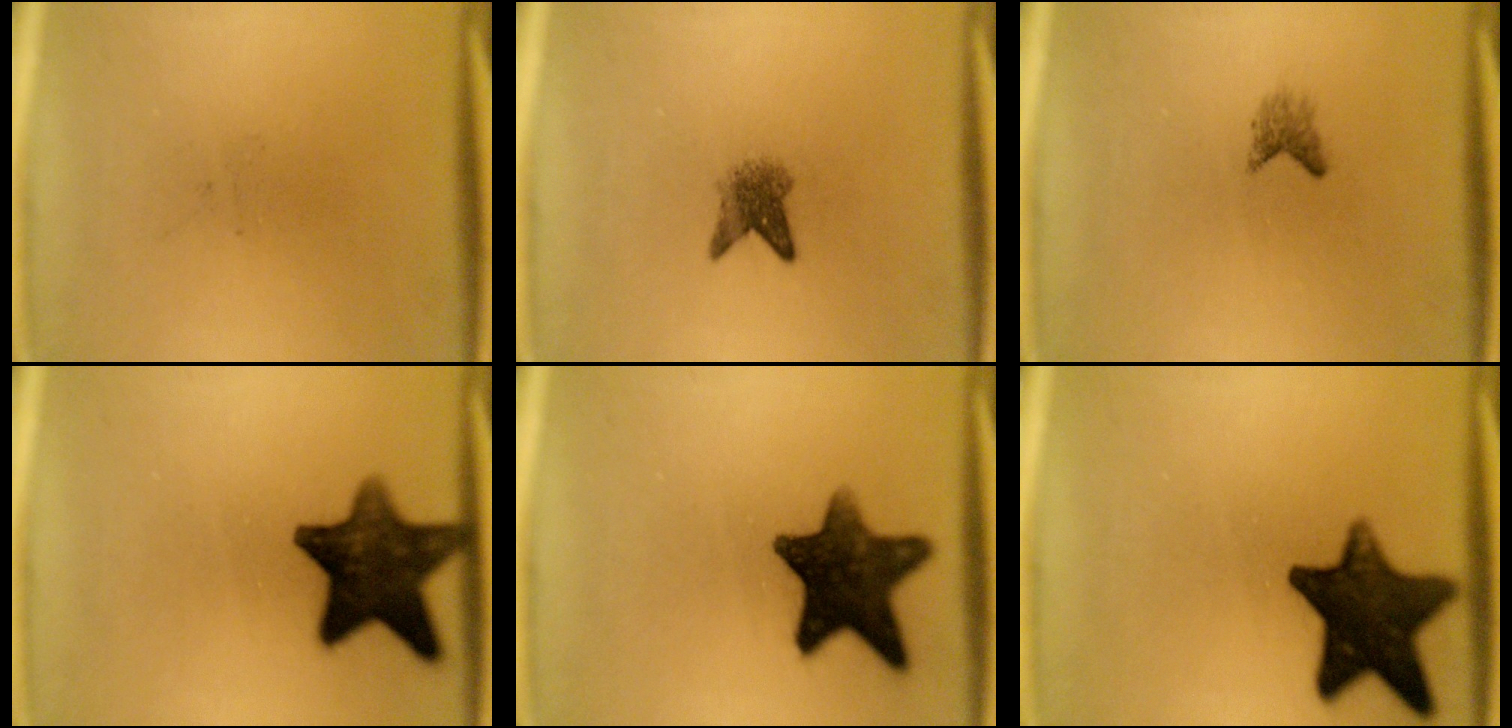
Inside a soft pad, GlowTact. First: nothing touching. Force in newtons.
{"total": 3.1}
{"total": 1.4}
{"total": 13.0}
{"total": 13.5}
{"total": 14.5}